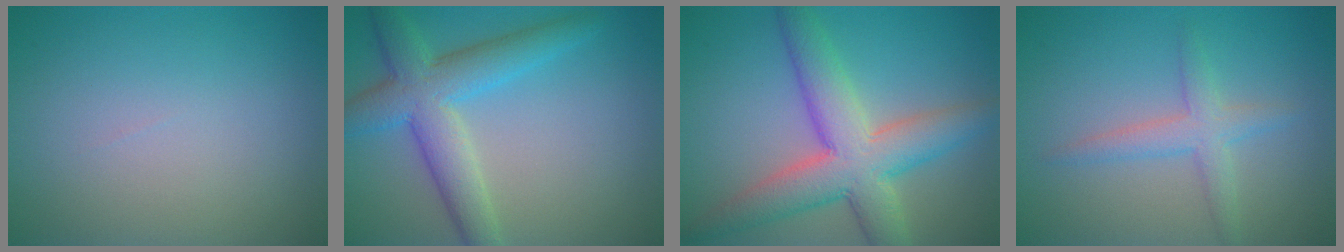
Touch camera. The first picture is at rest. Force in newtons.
{"total": 6.1, "press": 6.1, "slide": 0.2}
{"total": 7.8, "press": 7.8, "slide": 0.3}
{"total": 2.5, "press": 2.5, "slide": 0.2}